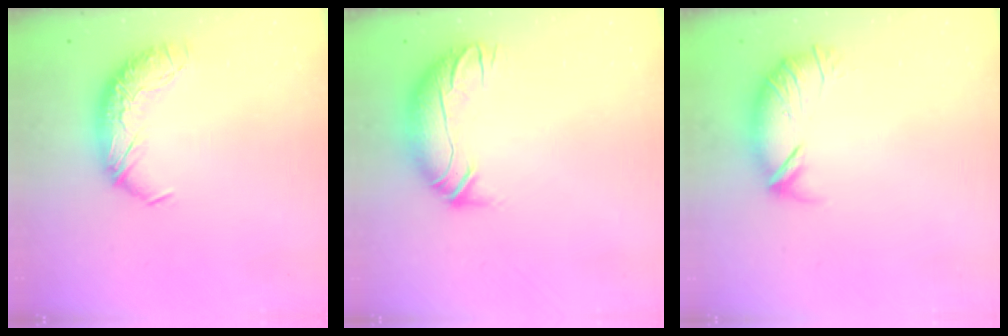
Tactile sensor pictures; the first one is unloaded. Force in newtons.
{"total": 3.4, "press": 2.1, "slide": 2.7}
{"total": 3.8, "press": 3.4, "slide": 1.8}